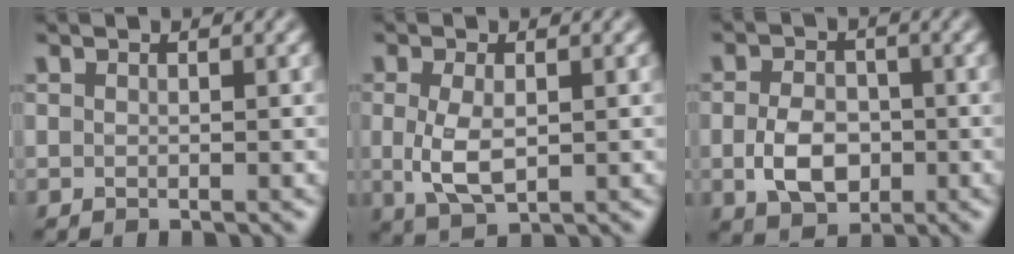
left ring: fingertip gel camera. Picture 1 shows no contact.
{"total": 3.8, "force": [-0.1, 2.0, 3.3], "torque": [-0.076, -0.003, 0.002]}
{"total": 4.4, "force": [-0.9, 3.1, 3.0], "torque": [-0.061, -0.006, -0.019]}